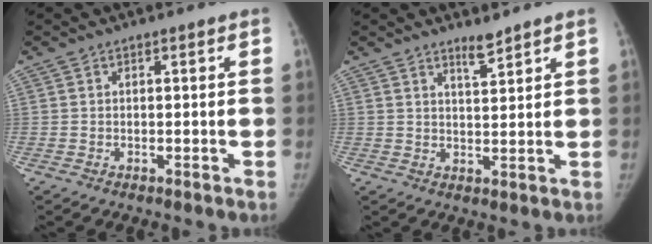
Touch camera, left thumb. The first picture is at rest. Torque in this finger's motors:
{"motor_torque": [0.10, -0.21, 0.62, -0.26, 0.12]}